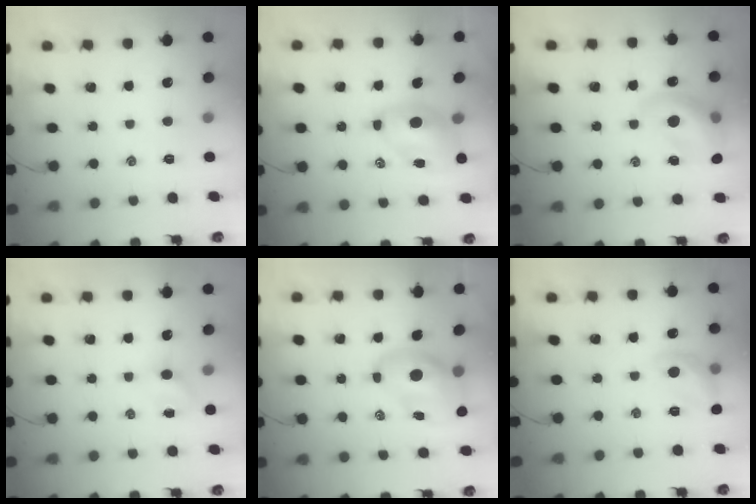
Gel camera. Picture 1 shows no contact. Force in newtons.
{"total": 6.8, "press": 6.6, "slide": 1.8}
{"total": 16.2, "press": 15.8, "slide": 3.7}
{"total": 2.8, "press": 2.7, "slide": 0.9}
{"total": 9.5, "press": 9.1, "slide": 2.6}
{"total": 9.9, "press": 9.9, "slide": 0.2}